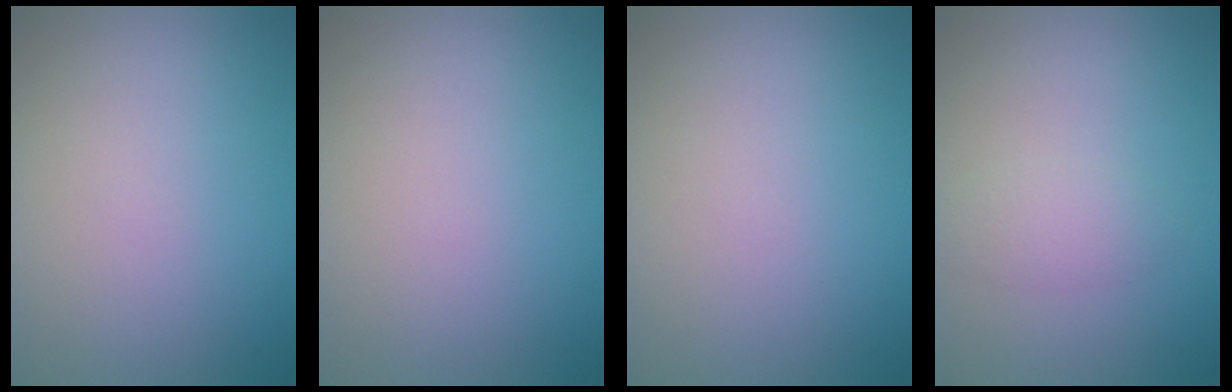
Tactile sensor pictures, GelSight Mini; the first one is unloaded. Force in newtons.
{"total": 0.0}
{"total": 0.0}
{"total": 1.8, "press": 1.8, "slide": 0.0}